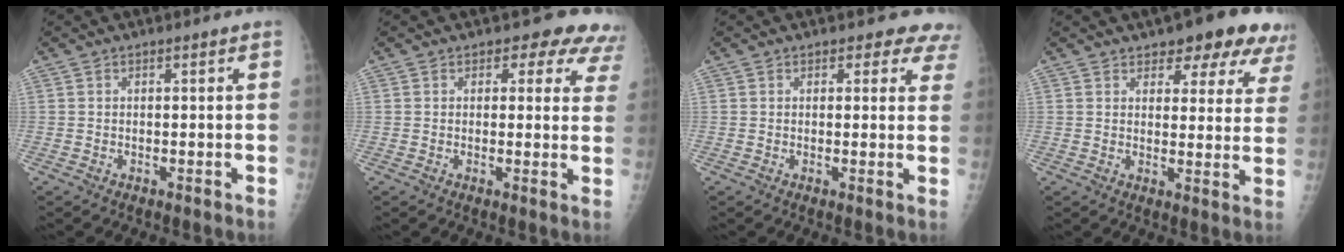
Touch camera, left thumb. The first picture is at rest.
{"total": 8.0, "force": [5.7, 4.6, 3.3], "torque": [0.016, -0.018, 0.045]}
{"total": 5.3, "force": [4.2, 2.7, 1.6], "torque": [0.025, -0.016, 0.034]}
{"total": 12.2, "force": [8.4, 5.4, 7.0], "torque": [-0.036, -0.035, 0.094]}